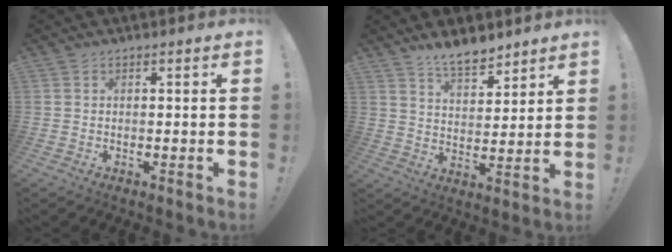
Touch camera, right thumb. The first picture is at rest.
{"total": 8.7, "force": [7.4, 3.2, 3.3], "torque": [-0.048, -0.048, 0.137]}